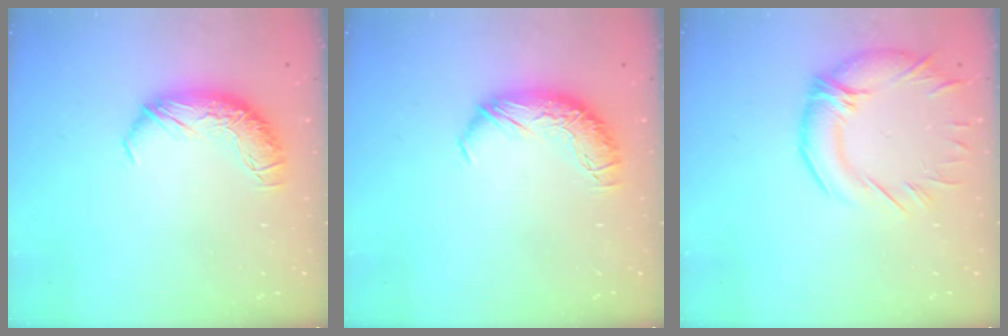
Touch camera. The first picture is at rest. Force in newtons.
{"total": 0.0}
{"total": 5.3, "press": 4.5, "slide": 2.7}